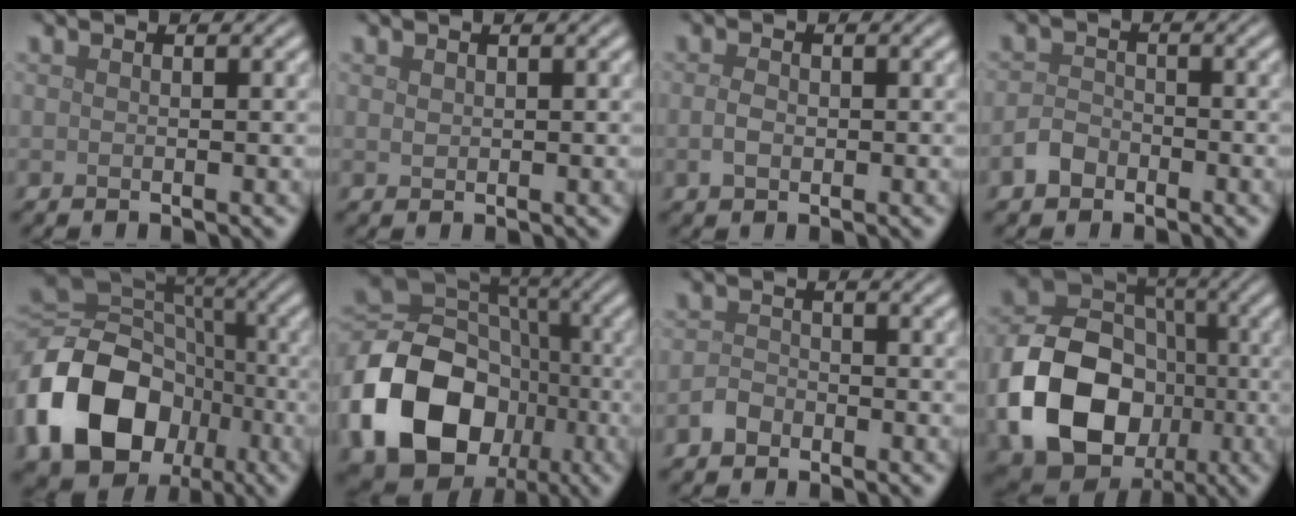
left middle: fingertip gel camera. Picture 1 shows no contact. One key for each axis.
{"total": 0.6, "fx": 0.4, "fy": 0.4, "fz": 0.2, "tx": -0.006, "ty": -0.002, "tz": 0.010}
{"total": 1.5, "fx": -0.2, "fy": 1.1, "fz": 1.1, "tx": -0.024, "ty": 0.000, "tz": -0.004}
{"total": 2.0, "fx": -1.3, "fy": 1.4, "fz": 0.7, "tx": -0.009, "ty": 0.006, "tz": -0.031}
{"total": 15.1, "fx": -5.3, "fy": 11.4, "fz": 8.3, "tx": -0.180, "ty": -0.017, "tz": -0.104}
{"total": 16.0, "fx": -5.4, "fy": 12.6, "fz": 8.3, "tx": -0.192, "ty": -0.022, "tz": -0.101}
{"total": 1.6, "fx": -1.1, "fy": 1.1, "fz": 0.5, "tx": -0.005, "ty": 0.004, "tz": -0.026}
{"total": 13.1, "fx": -3.3, "fy": 10.1, "fz": 7.6, "tx": -0.161, "ty": -0.010, "tz": -0.065}